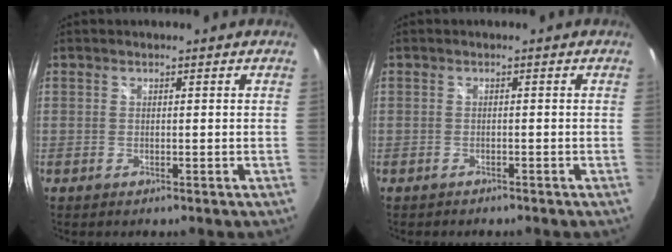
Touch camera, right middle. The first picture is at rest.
{"total": 1.1, "force": [-1.1, 0.4, 0.2], "torque": [-0.009, -0.004, -0.017]}